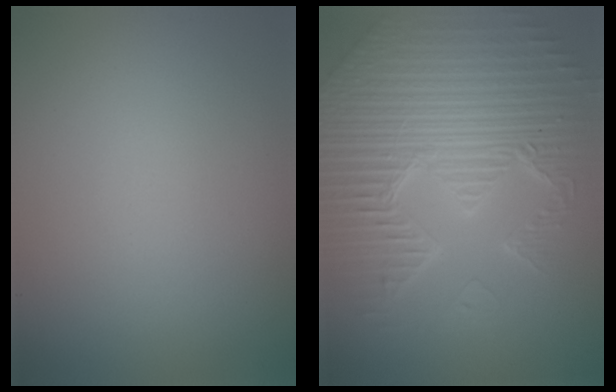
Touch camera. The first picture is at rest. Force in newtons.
{"total": 10.9, "press": 7.1, "slide": 8.4}